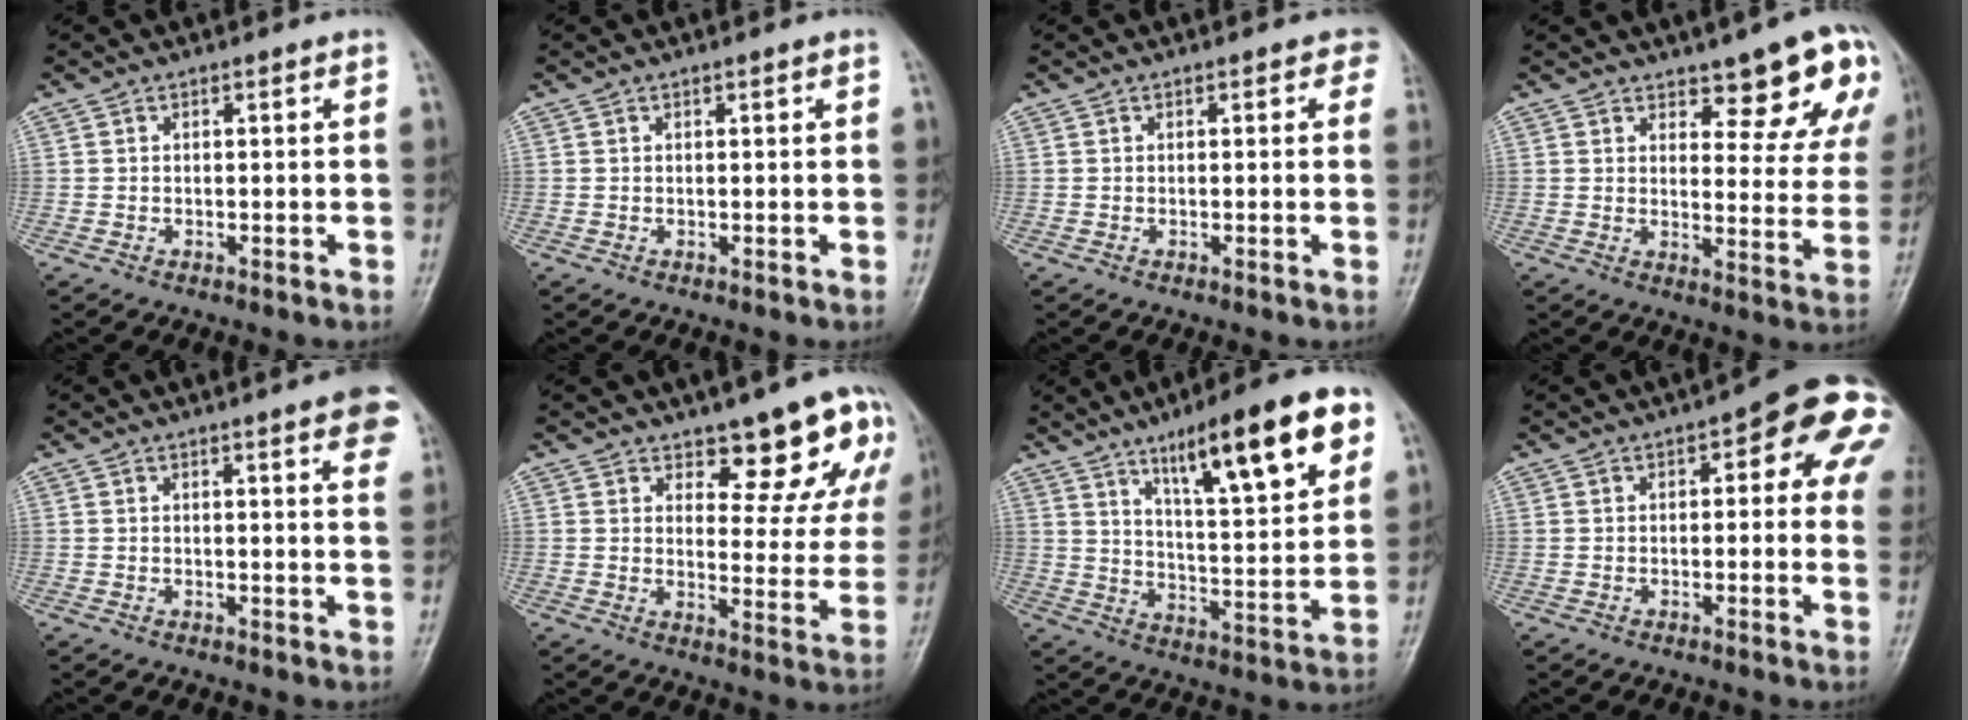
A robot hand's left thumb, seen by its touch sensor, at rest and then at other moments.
{"total": 0.6, "force": [0.3, 0.1, 0.6], "torque": [-0.009, 0.000, 0.004]}
{"total": 2.1, "force": [0.9, 1.3, 1.4], "torque": [0.007, 0.002, 0.004]}
{"total": 12.8, "force": [8.2, 4.5, 8.6], "torque": [-0.058, -0.053, 0.102]}
{"total": 8.6, "force": [4.8, 1.6, 7.0], "torque": [-0.065, -0.008, 0.048]}
{"total": 12.6, "force": [8.6, 5.1, 7.7], "torque": [-0.042, -0.059, 0.109]}
{"total": 20.1, "force": [10.9, 4.4, 16.3], "torque": [-0.219, -0.036, 0.171]}
{"total": 13.2, "force": [4.2, 5.3, 11.3], "torque": [-0.091, 0.007, 0.034]}